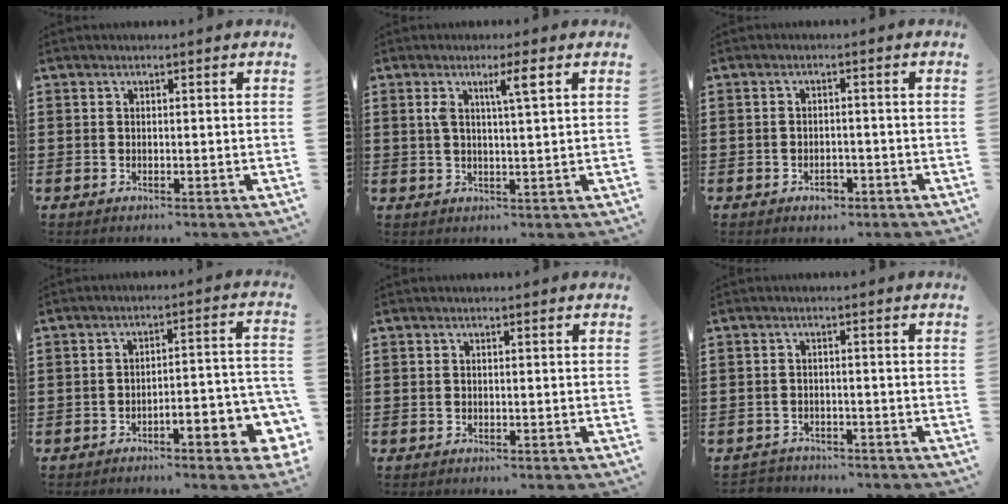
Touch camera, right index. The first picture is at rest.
{"total": 4.2, "force": [1.6, 0.4, 3.9], "torque": [-0.072, -0.001, 0.022]}
{"total": 2.2, "force": [-1.4, 1.2, 1.2], "torque": [-0.024, 0.001, -0.029]}
{"total": 5.0, "force": [-3.7, 0.8, 3.2], "torque": [-0.054, -0.007, -0.071]}
{"total": 0.0}
{"total": 1.8, "force": [-1.8, 0.4, -0.3], "torque": [-0.001, 0.003, -0.042]}